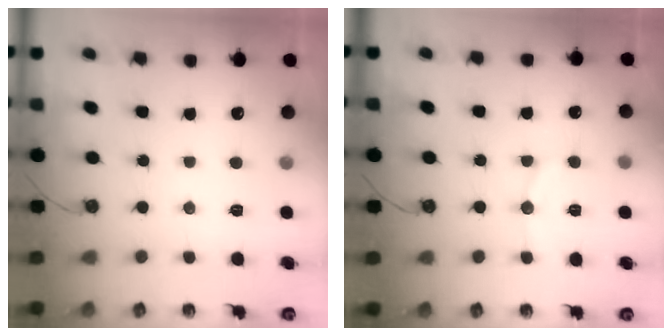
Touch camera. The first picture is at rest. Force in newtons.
{"total": 8.4, "press": 8.3, "slide": 0.8}